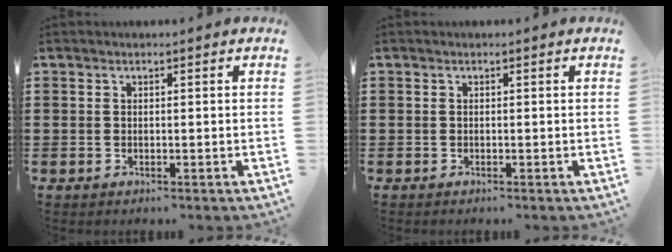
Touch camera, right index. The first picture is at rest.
{"total": 0.0}